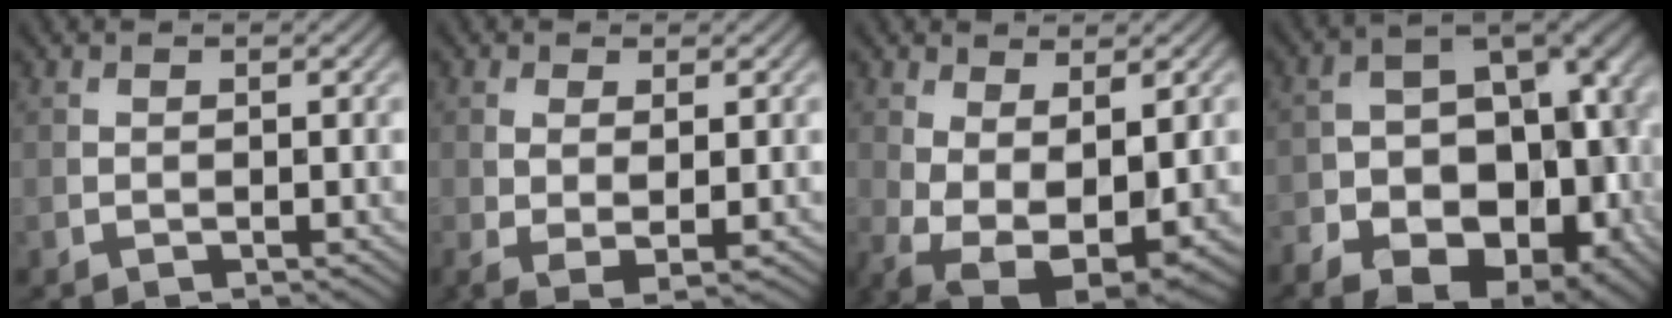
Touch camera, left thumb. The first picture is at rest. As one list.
[{"total": 3.5, "force": [0.1, 1.0, 3.3], "torque": [-0.078, -0.008, 0.004]}, {"total": 9.9, "force": [-1.7, 5.2, 8.3], "torque": [-0.174, -0.038, -0.003]}, {"total": 17.3, "force": [-7.4, 10.6, 11.5], "torque": [-0.182, -0.032, -0.102]}]